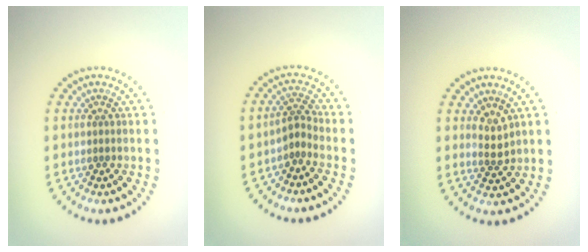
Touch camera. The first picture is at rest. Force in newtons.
{"total": 1.8, "press": 1.2, "slide": 1.3}
{"total": 1.6, "press": 1.2, "slide": 1.0}